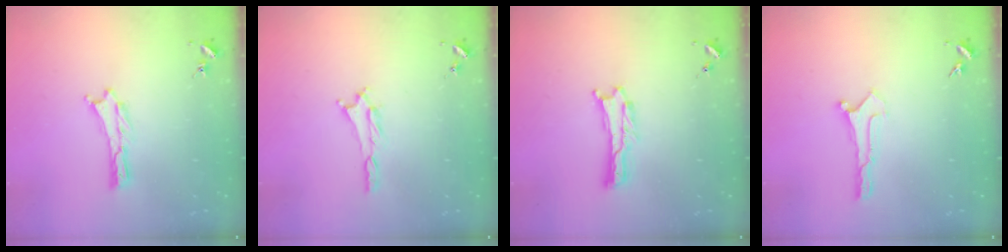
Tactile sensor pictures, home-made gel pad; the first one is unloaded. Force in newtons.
{"total": 1.2, "press": 1.2, "slide": 0.2}
{"total": 0.0}
{"total": 0.0}